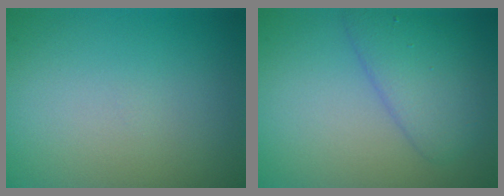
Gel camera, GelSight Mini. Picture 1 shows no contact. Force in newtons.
{"total": 3.7, "press": 3.7, "slide": 0.1}